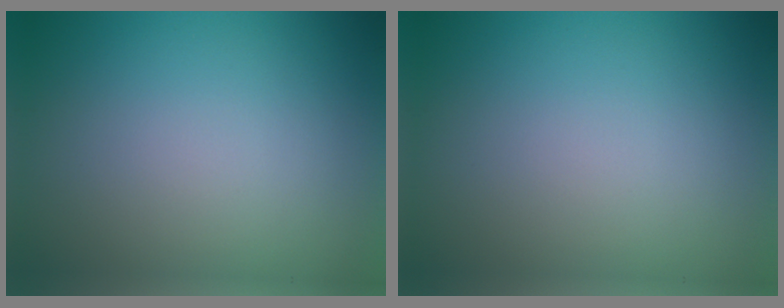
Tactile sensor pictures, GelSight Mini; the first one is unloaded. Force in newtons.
{"total": 0.0}